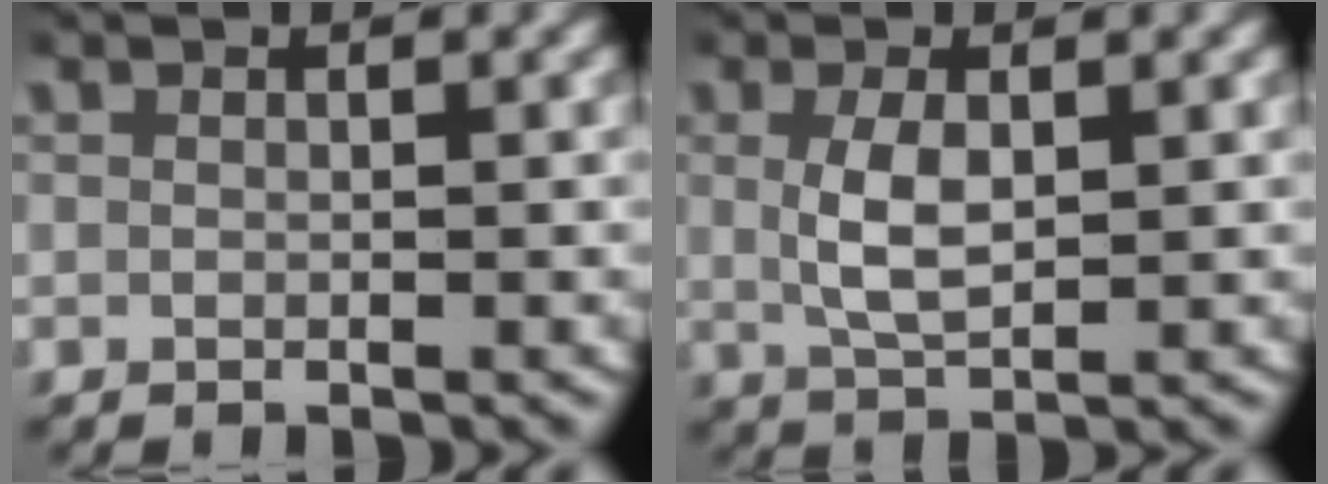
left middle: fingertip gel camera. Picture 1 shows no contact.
{"total": 3.2, "force": [0.4, 1.3, 2.8], "torque": [-0.063, -0.006, 0.016]}